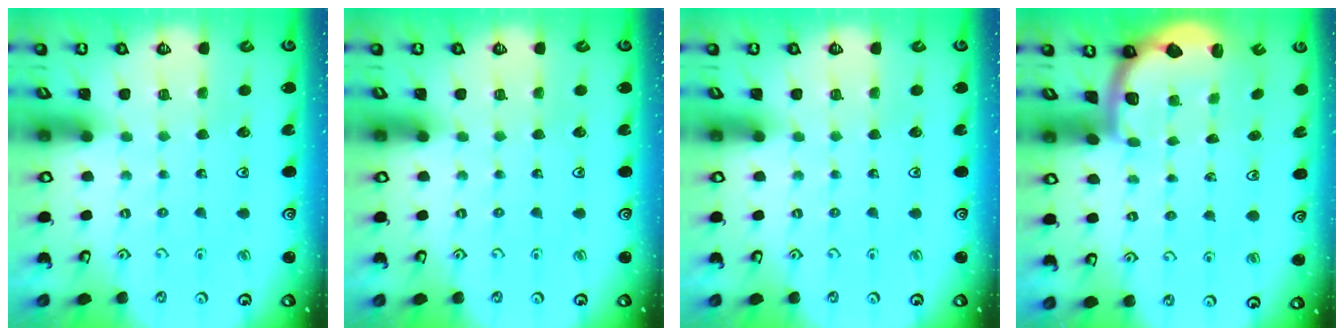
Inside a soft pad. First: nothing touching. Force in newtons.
{"total": 0.0}
{"total": 0.0}
{"total": 1.9, "press": 1.8, "slide": 0.5}